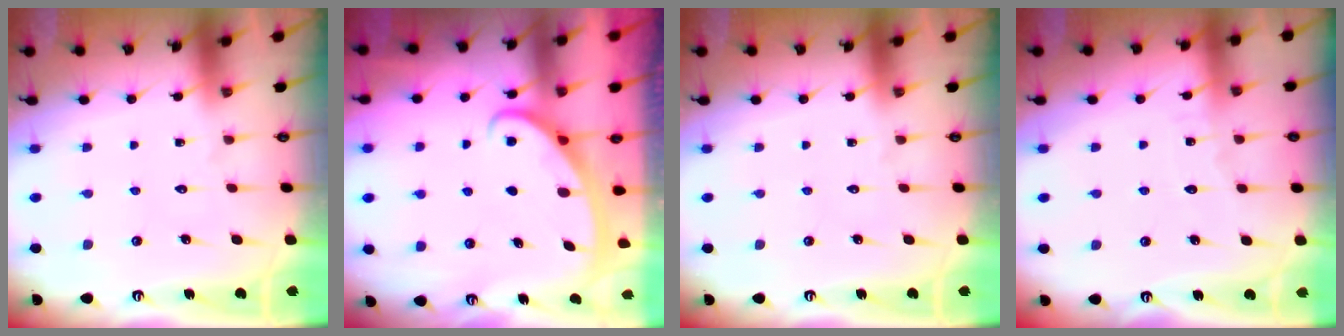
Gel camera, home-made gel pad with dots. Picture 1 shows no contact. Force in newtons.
{"total": 2.9, "press": 2.9, "slide": 0.4}
{"total": 0.0}
{"total": 4.1, "press": 4.1, "slide": 0.4}